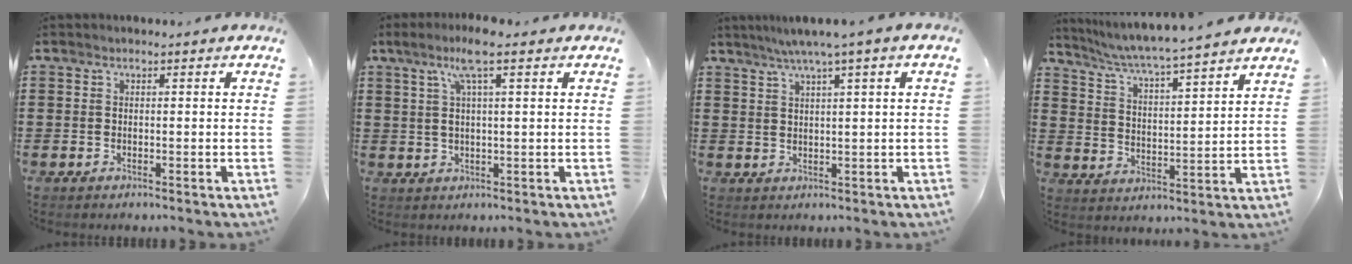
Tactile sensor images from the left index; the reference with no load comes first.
{"total": 5.6, "force": [2.8, 0.4, 4.8], "torque": [-0.100, 0.004, 0.046]}
{"total": 3.5, "force": [2.0, -0.5, 2.8], "torque": [-0.058, -0.001, 0.033]}
{"total": 4.7, "force": [4.4, -0.6, 1.4], "torque": [-0.048, -0.034, 0.070]}